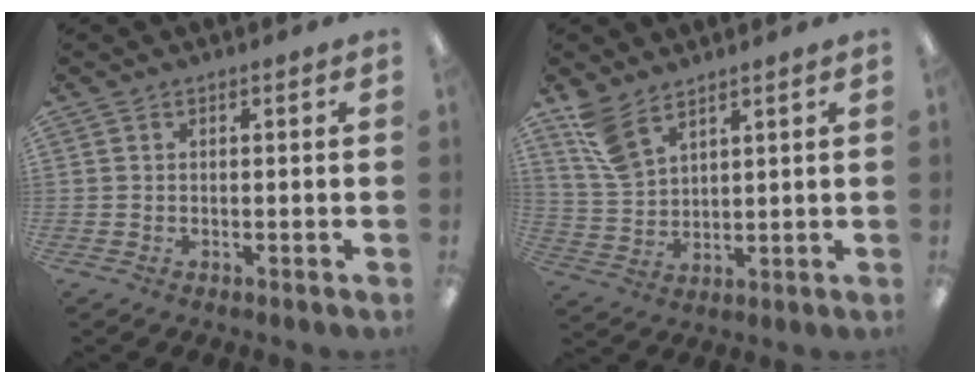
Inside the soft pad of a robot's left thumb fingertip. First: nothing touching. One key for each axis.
{"total": 8.4, "fx": 6.3, "fy": 3.6, "fz": 4.1, "tx": -0.091, "ty": -0.023, "tz": 0.121}